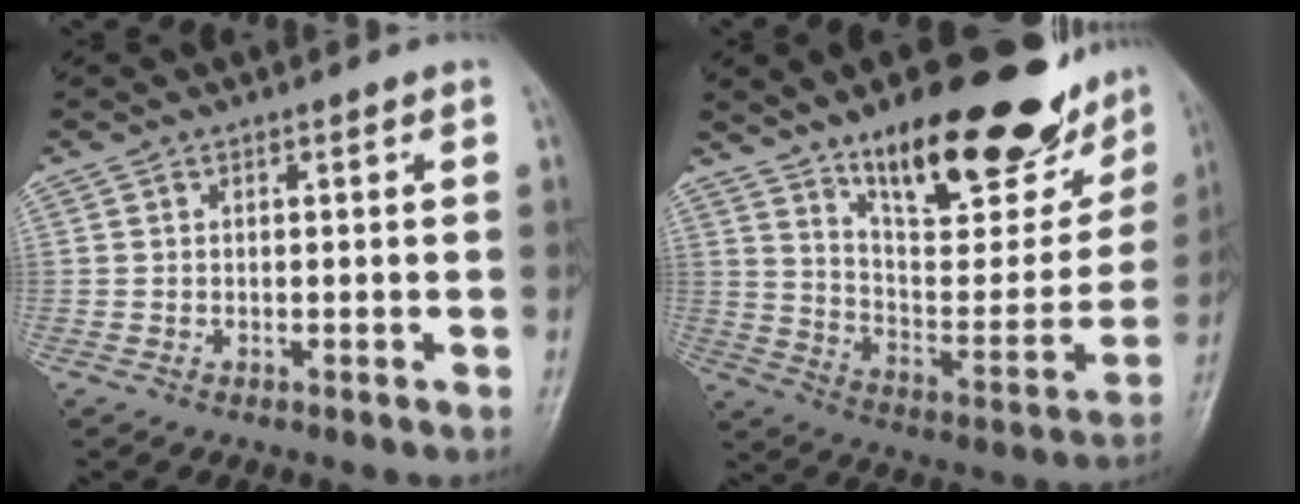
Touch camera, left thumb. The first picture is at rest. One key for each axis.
{"total": 29.6, "fx": 19.6, "fy": 10.2, "fz": 19.6, "tx": -0.237, "ty": -0.081, "tz": 0.302}